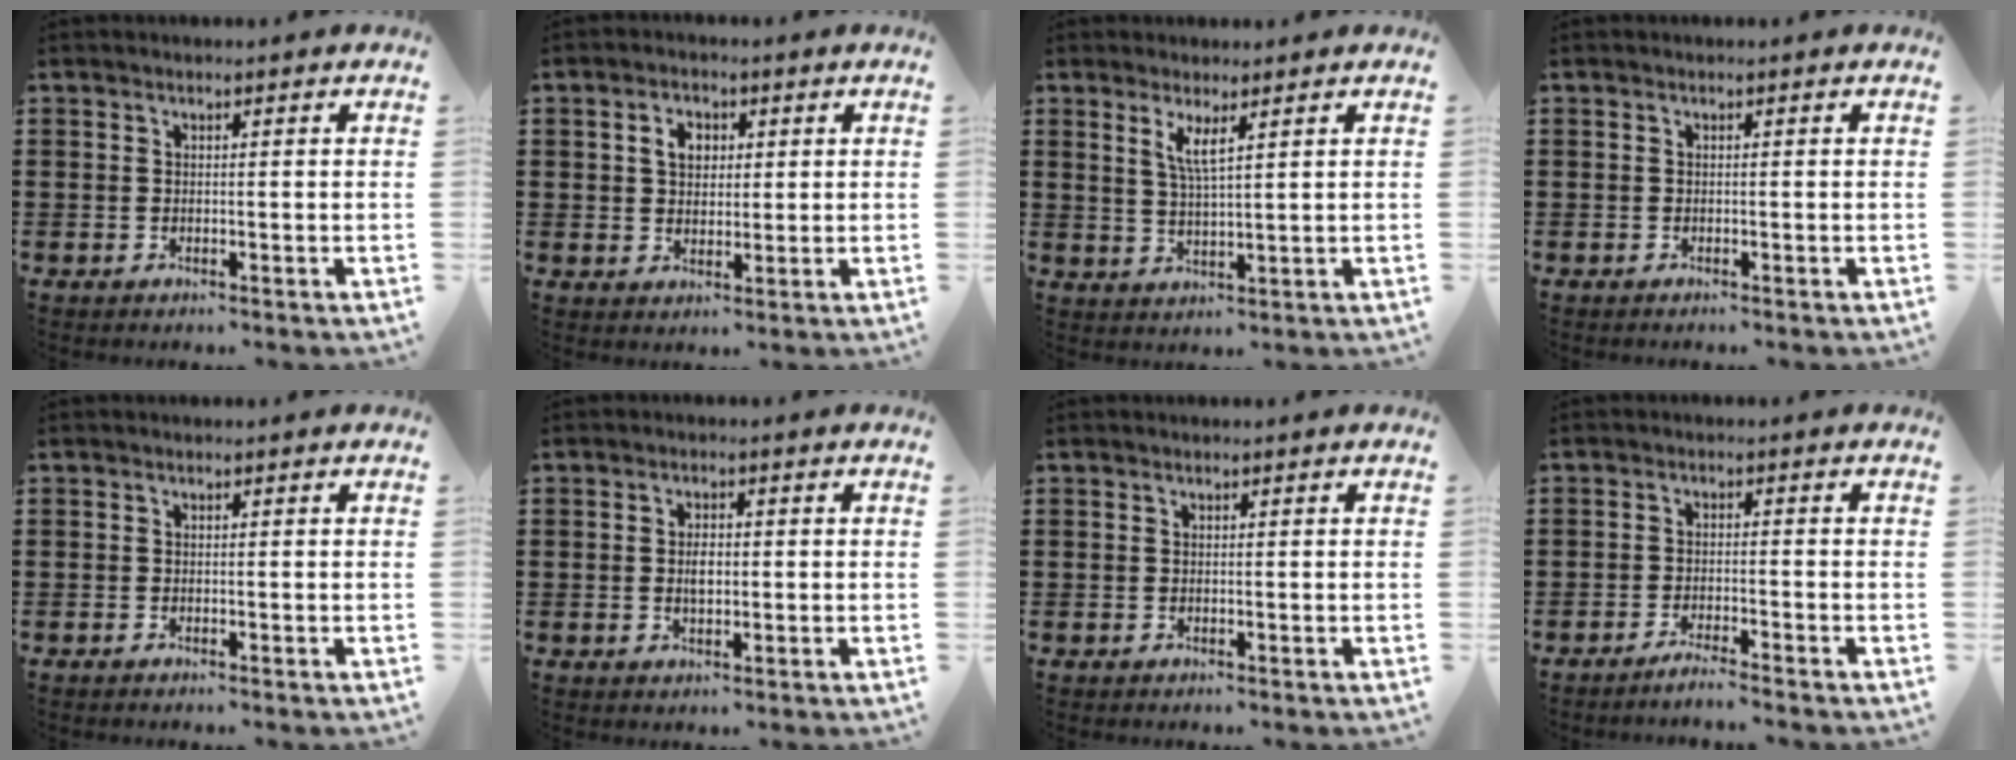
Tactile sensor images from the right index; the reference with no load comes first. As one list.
[{"total": 3.7, "force": [1.0, 2.7, 2.3], "torque": [-0.054, 0.014, 0.014]}, {"total": 3.6, "force": [1.9, 0.5, 3.0], "torque": [-0.065, 0.001, 0.033]}, {"total": 0.0}, {"total": 0.0}, {"total": 2.7, "force": [0.0, 1.4, 2.3], "torque": [-0.045, 0.005, -0.001]}, {"total": 0.0}, {"total": 2.2, "force": [-2.1, -0.4, 0.7], "torque": [-0.012, 0.001, -0.040]}]